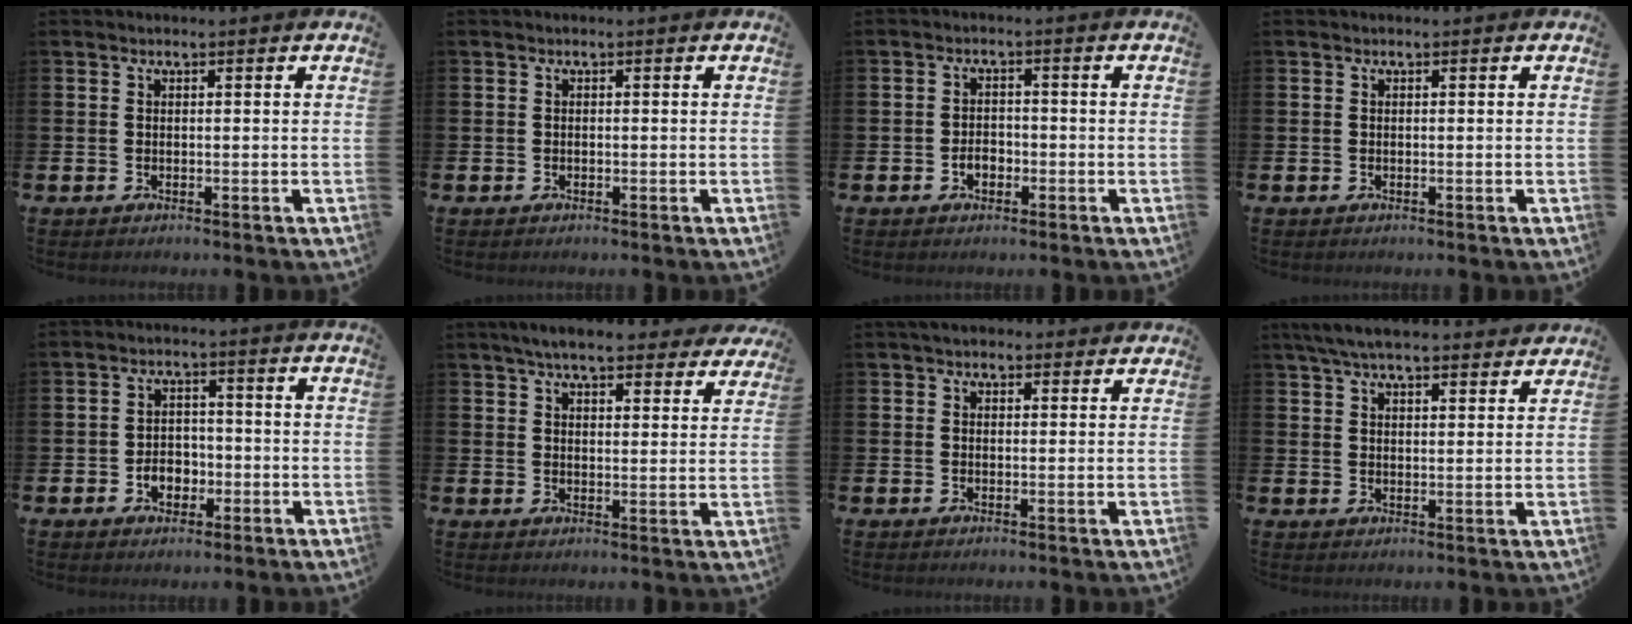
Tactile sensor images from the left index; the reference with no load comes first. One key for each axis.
{"total": 0.0}
{"total": 2.2, "fx": -0.9, "fy": 1.6, "fz": 1.3, "tx": -0.016, "ty": -0.001, "tz": -0.021}
{"total": 0.0}
{"total": 3.5, "fx": -1.3, "fy": 2.8, "fz": 1.8, "tx": -0.029, "ty": 0.001, "tz": -0.030}
{"total": 6.5, "fx": 5.9, "fy": 1.2, "fz": 2.2, "tx": -0.048, "ty": -0.021, "tz": 0.105}
{"total": 2.3, "fx": 2.0, "fy": 1.1, "fz": 0.3, "tx": 0.001, "ty": -0.003, "tz": 0.034}
{"total": 6.0, "fx": 5.6, "fy": 1.0, "fz": 2.0, "tx": -0.050, "ty": -0.016, "tz": 0.102}